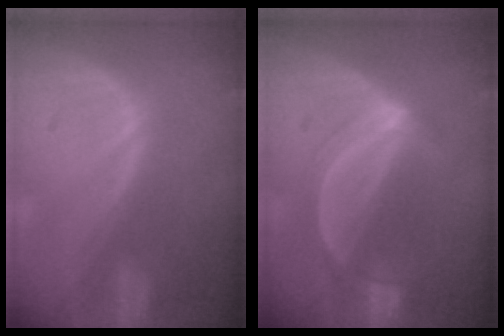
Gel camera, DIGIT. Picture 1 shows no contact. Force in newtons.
{"total": 5.0, "press": 5.0, "slide": 0.6}